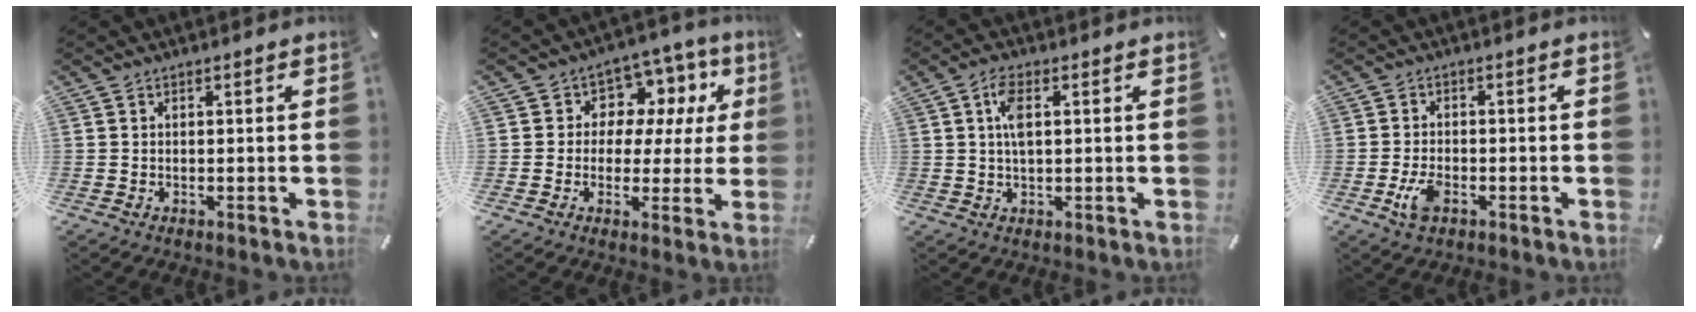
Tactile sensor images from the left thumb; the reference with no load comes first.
{"total": 8.8, "force": [2.4, 7.6, 3.8], "torque": [-0.056, -0.018, 0.045]}
{"total": 4.8, "force": [1.1, 1.9, 4.3], "torque": [-0.098, 0.006, 0.014]}
{"total": 5.0, "force": [-2.1, 2.7, 3.6], "torque": [-0.093, 0.000, -0.044]}